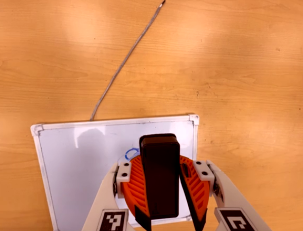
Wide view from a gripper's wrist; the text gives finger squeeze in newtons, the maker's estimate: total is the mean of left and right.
{"total": 8.5, "left": 9.0, "right": 8.1}